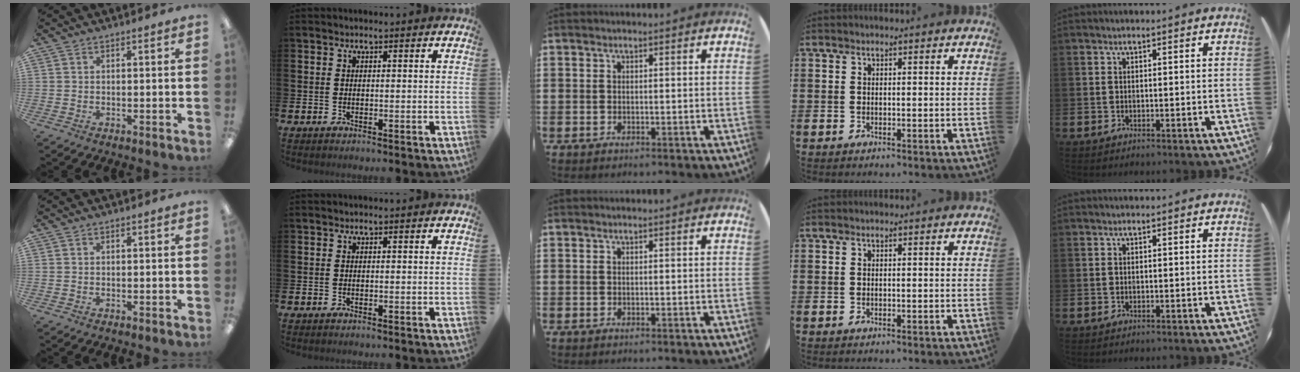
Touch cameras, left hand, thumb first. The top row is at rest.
{}